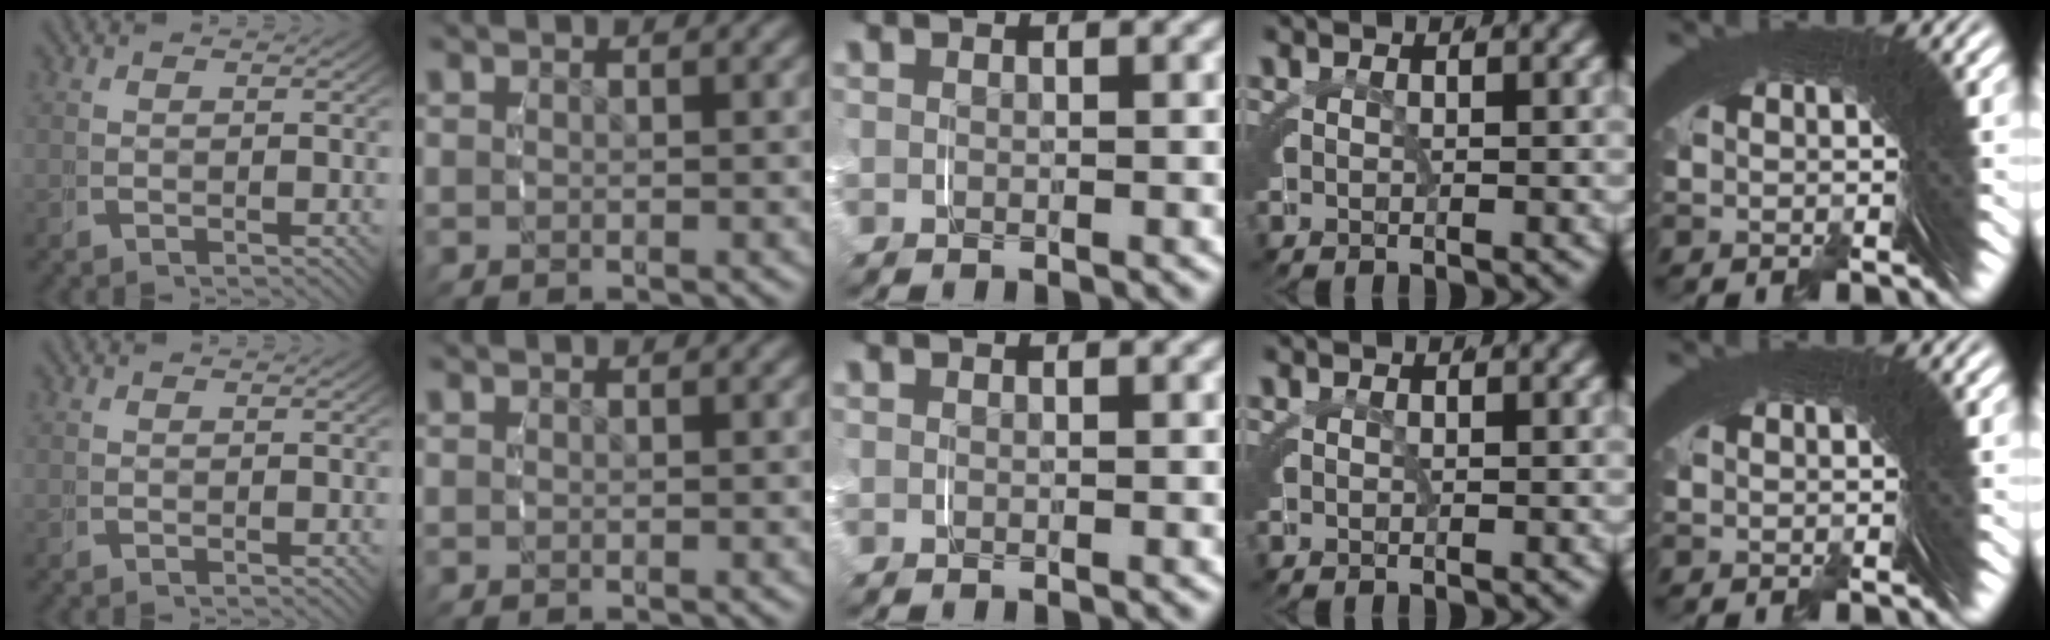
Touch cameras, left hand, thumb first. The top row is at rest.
{}